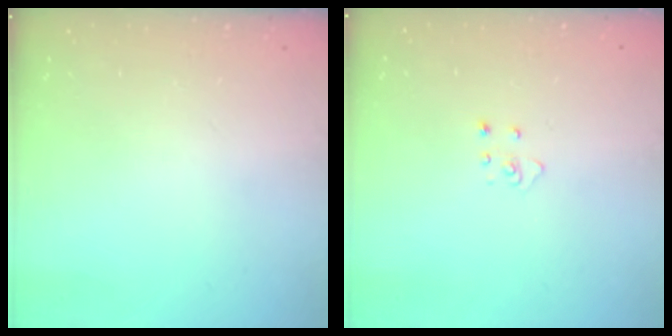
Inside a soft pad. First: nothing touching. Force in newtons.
{"total": 3.2, "press": 3.2, "slide": 0.2}